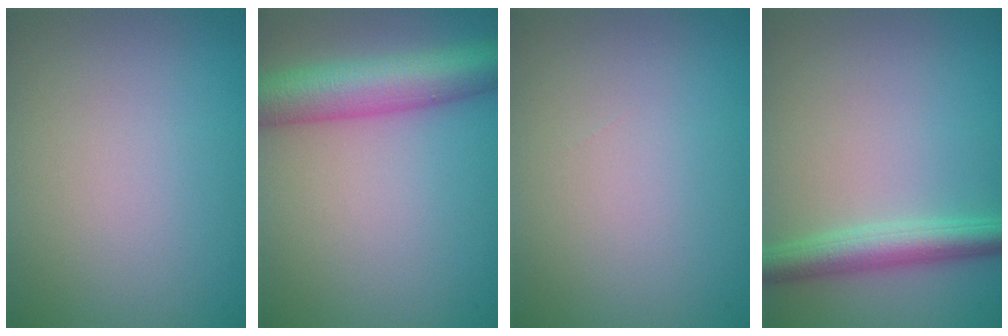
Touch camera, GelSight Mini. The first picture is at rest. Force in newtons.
{"total": 7.3, "press": 7.3, "slide": 0.3}
{"total": 0.0}
{"total": 3.8, "press": 3.8, "slide": 0.1}